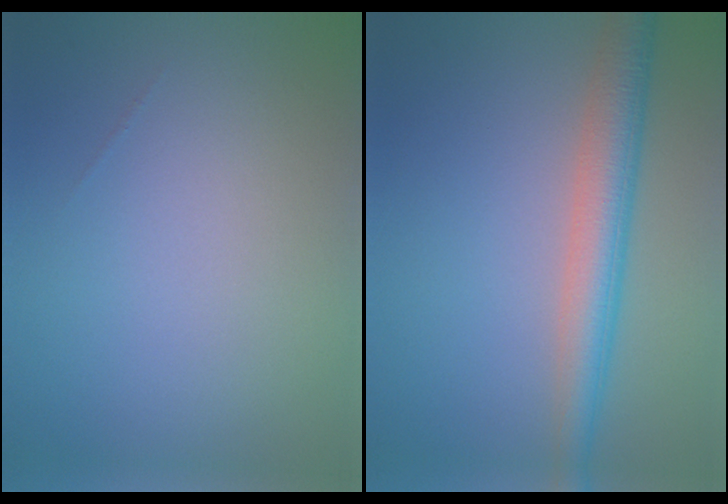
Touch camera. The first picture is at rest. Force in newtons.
{"total": 4.8, "press": 4.8, "slide": 0.1}